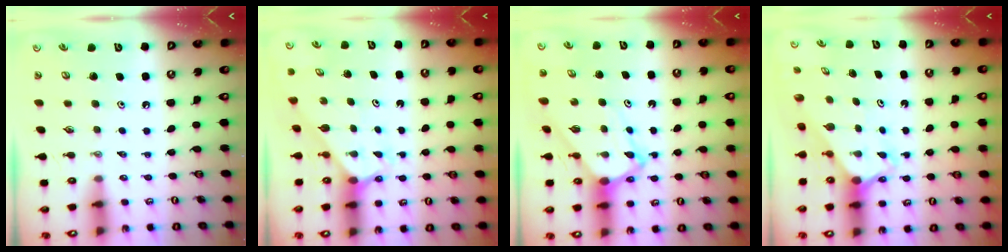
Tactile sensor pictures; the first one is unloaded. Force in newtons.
{"total": 2.8, "press": 2.8, "slide": 0.2}
{"total": 5.4, "press": 5.3, "slide": 0.5}
{"total": 2.3, "press": 2.3, "slide": 0.2}